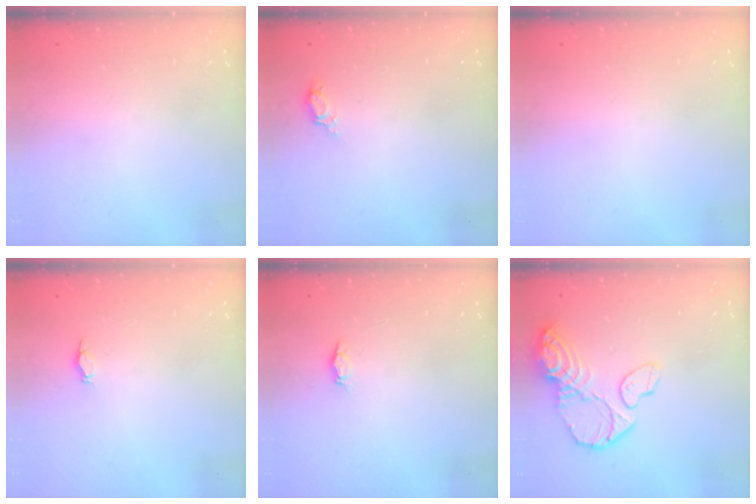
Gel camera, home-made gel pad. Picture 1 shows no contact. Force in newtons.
{"total": 5.2, "press": 4.9, "slide": 1.7}
{"total": 0.0}
{"total": 4.0, "press": 3.7, "slide": 1.6}
{"total": 2.2, "press": 2.1, "slide": 0.3}
{"total": 13.3, "press": 13.2, "slide": 1.8}